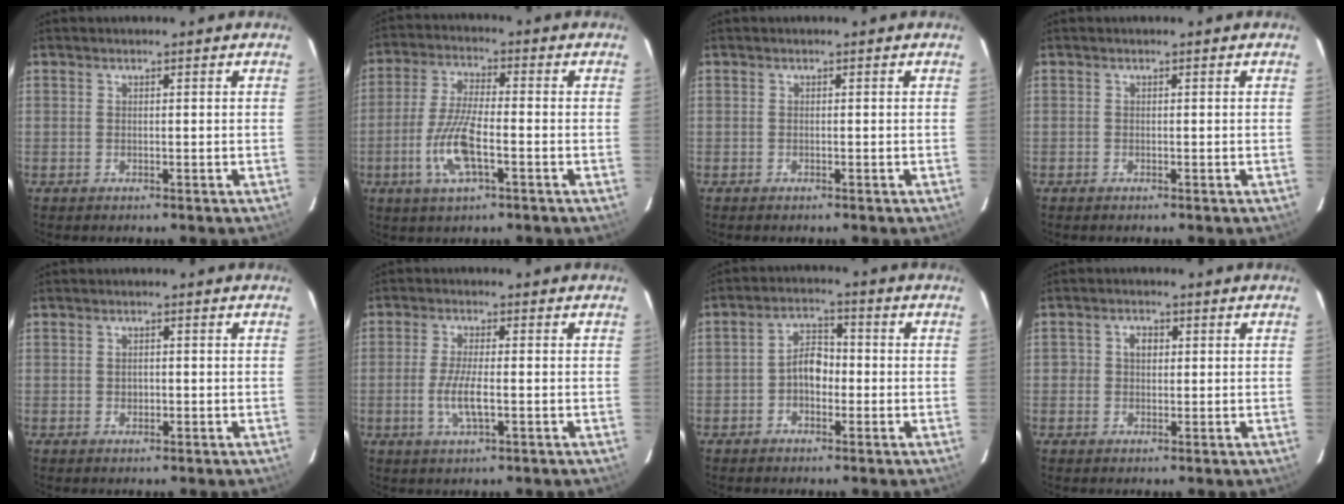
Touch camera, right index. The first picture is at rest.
{"total": 9.8, "force": [-3.5, 2.6, 8.8], "torque": [-0.186, -0.003, -0.070]}
{"total": 0.0}
{"total": 0.0}
{"total": 1.3, "force": [-0.2, 1.1, 0.7], "torque": [-0.010, 0.004, -0.002]}
{"total": 5.8, "force": [-1.4, 1.3, 5.5], "torque": [-0.110, -0.007, -0.028]}
{"total": 4.8, "force": [-1.3, 3.2, 3.4], "torque": [-0.058, 0.018, -0.021]}
{"total": 2.6, "force": [0.1, 2.3, 1.2], "torque": [-0.018, 0.008, 0.001]}